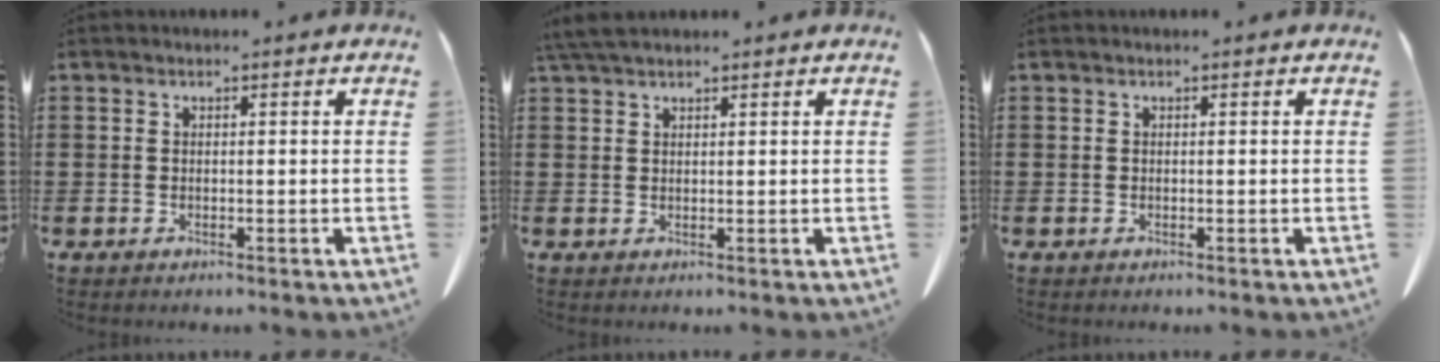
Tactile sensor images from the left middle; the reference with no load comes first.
{"total": 3.2, "force": [2.6, 0.7, 1.7], "torque": [-0.041, 0.002, 0.050]}
{"total": 0.0}